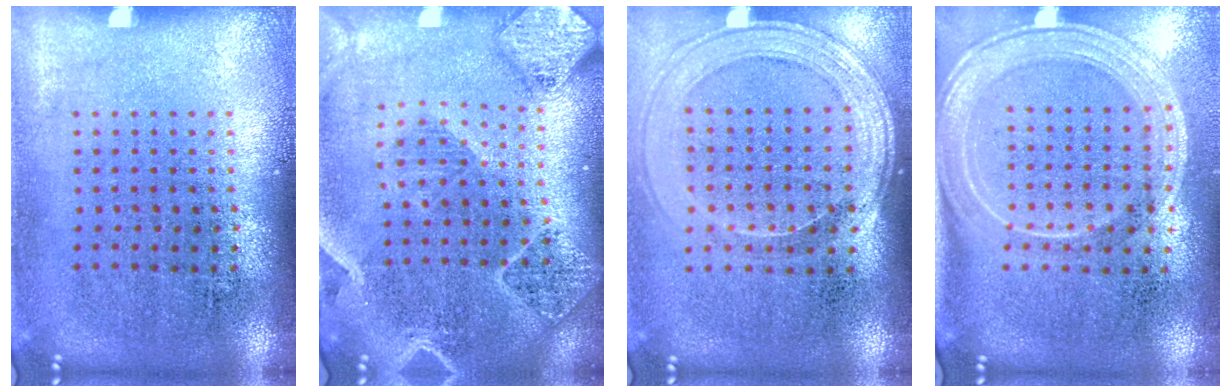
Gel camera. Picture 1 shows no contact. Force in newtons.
{"total": 2.4, "press": 2.2, "slide": 0.9}
{"total": 1.6, "press": 1.4, "slide": 0.7}
{"total": 2.1, "press": 1.8, "slide": 1.1}